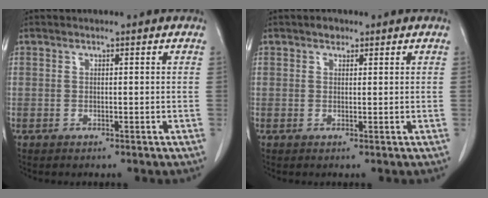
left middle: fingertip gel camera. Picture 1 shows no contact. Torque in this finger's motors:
{"motor_torque": [0.20, -0.17, -0.01, 0.00]}